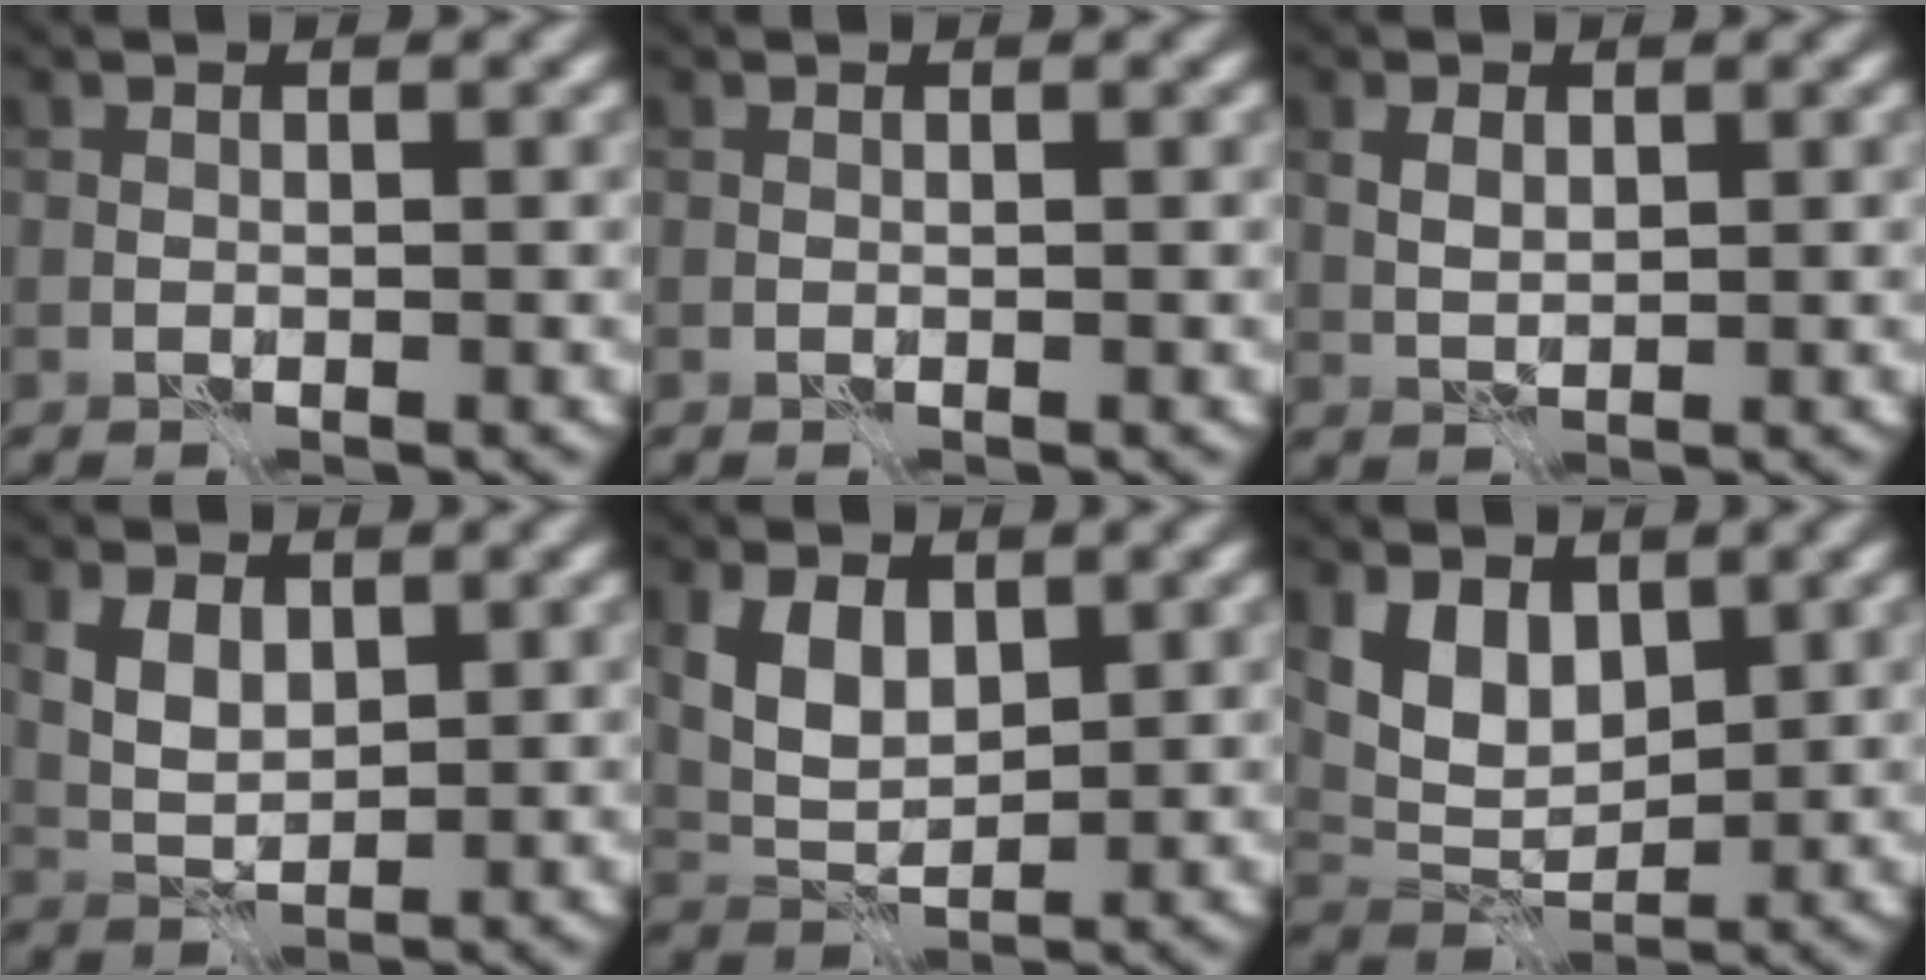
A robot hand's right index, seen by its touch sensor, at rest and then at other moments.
{"total": 0.0}
{"total": 1.8, "force": [0.6, 1.1, 1.3], "torque": [-0.028, 0.001, 0.012]}
{"total": 3.3, "force": [1.1, 2.0, 2.3], "torque": [-0.050, 0.000, 0.022]}
{"total": 4.3, "force": [1.6, 2.6, 3.0], "torque": [-0.068, 0.000, 0.031]}
{"total": 4.4, "force": [2.1, 2.8, 2.7], "torque": [-0.057, -0.010, 0.039]}